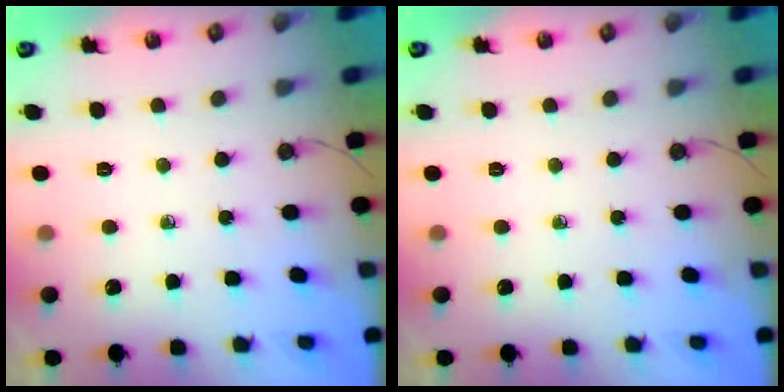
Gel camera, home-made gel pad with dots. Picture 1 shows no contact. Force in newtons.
{"total": 0.0}